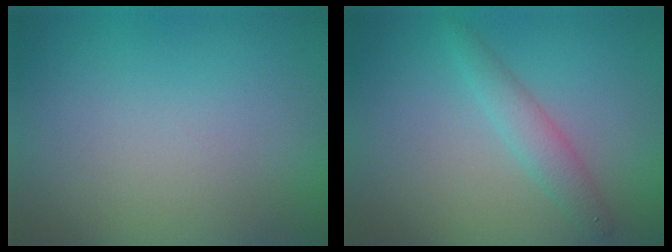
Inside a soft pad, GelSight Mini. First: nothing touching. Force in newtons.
{"total": 2.1, "press": 2.1, "slide": 0.0}